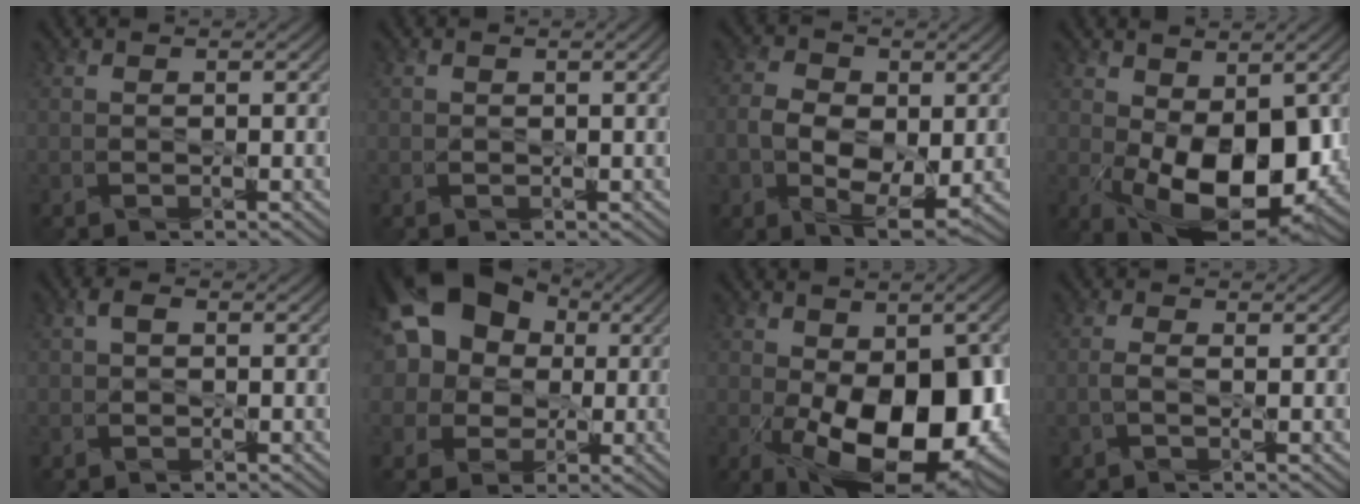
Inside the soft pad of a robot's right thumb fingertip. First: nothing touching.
{"total": 0.9, "force": [0.4, 0.4, 0.7], "torque": [-0.011, 0.002, 0.010]}
{"total": 7.1, "force": [-0.9, 4.7, 5.3], "torque": [-0.120, -0.009, -0.016]}
{"total": 12.0, "force": [-1.1, 6.8, 9.9], "torque": [-0.172, -0.027, -0.006]}
{"total": 1.2, "force": [0.2, 1.0, 0.6], "torque": [-0.014, 0.006, -0.001]}
{"total": 17.0, "force": [5.0, 13.7, 8.9], "torque": [-0.220, 0.050, 0.074]}
{"total": 15.2, "force": [-3.2, 8.4, 12.3], "torque": [-0.191, -0.044, -0.031]}
{"total": 1.1, "force": [-0.2, 0.2, 1.1], "torque": [-0.028, 0.006, -0.006]}